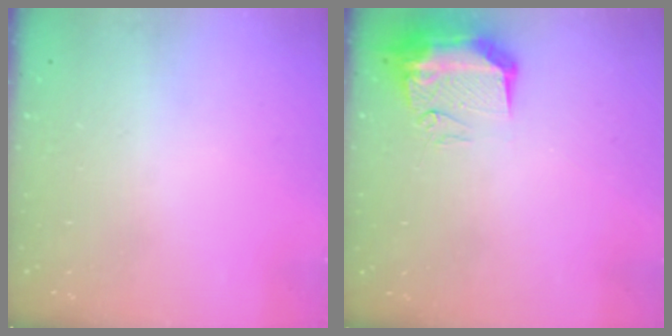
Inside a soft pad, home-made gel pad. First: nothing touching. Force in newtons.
{"total": 11.0, "press": 10.9, "slide": 1.1}